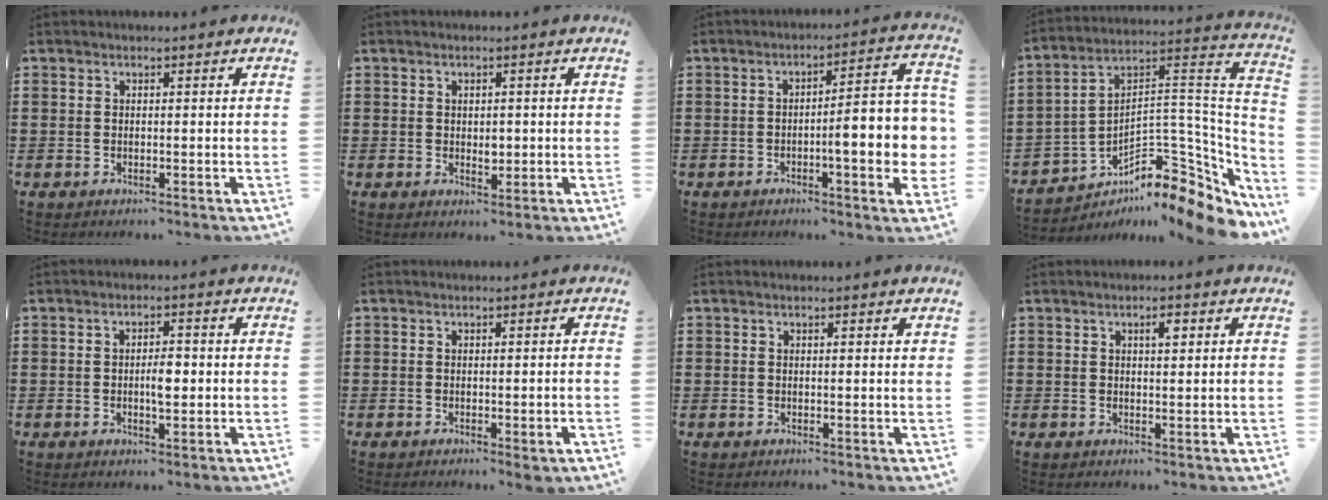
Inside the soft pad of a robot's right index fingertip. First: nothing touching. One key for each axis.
{"total": 2.0, "fx": 0.1, "fy": 1.2, "fz": 1.6, "tx": -0.023, "ty": 0.001, "tz": 0.000}
{"total": 9.9, "fx": -1.5, "fy": 2.3, "fz": 9.5, "tx": -0.126, "ty": -0.019, "tz": -0.030}
{"total": 8.6, "fx": -5.8, "fy": 3.5, "fz": 5.4, "tx": -0.078, "ty": -0.007, "tz": -0.115}
{"total": 3.4, "fx": -0.2, "fy": 1.3, "fz": 3.1, "tx": -0.051, "ty": 0.000, "tz": -0.006}
{"total": 0.9, "fx": -0.6, "fy": 0.1, "fz": 0.7, "tx": -0.012, "ty": -0.004, "tz": -0.009}
{"total": 0.0}
{"total": 1.9, "fx": 0.7, "fy": 0.6, "fz": 1.6, "tx": -0.025, "ty": 0.003, "tz": 0.009}